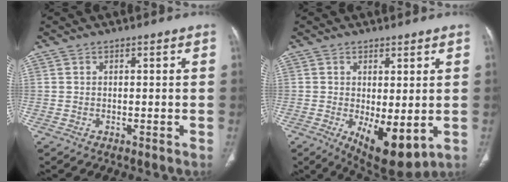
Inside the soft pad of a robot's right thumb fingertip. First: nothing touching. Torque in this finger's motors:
{"motor_torque": [1.03, 2.09, 0.01, 0.01, 0.38]}